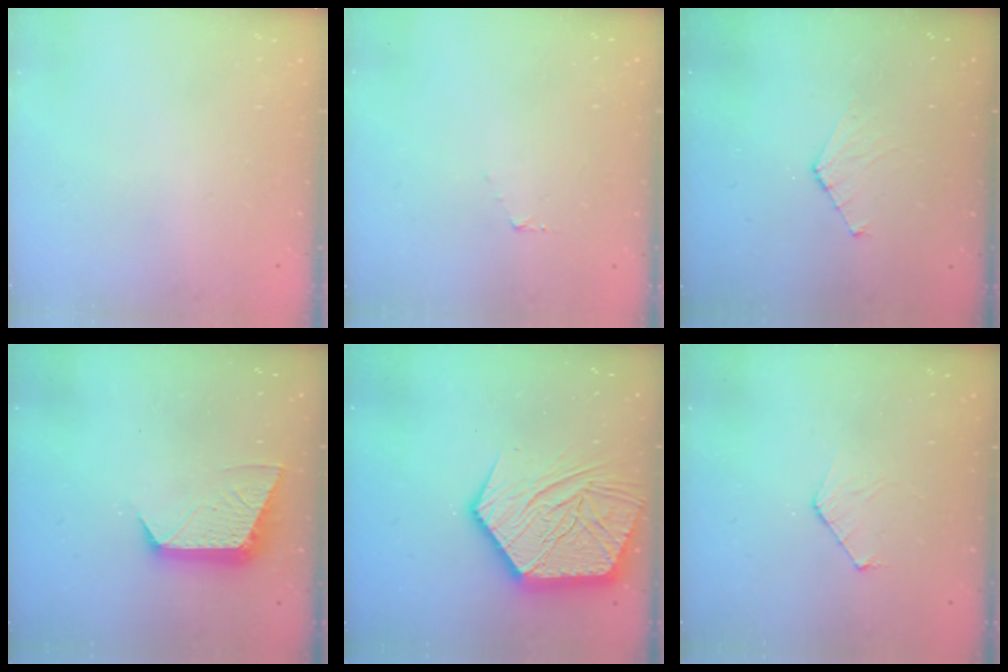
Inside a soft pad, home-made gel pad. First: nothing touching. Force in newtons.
{"total": 3.3, "press": 3.3, "slide": 0.3}
{"total": 4.8, "press": 4.7, "slide": 0.6}
{"total": 10.2, "press": 10.1, "slide": 0.5}
{"total": 21.3, "press": 21.2, "slide": 1.6}
{"total": 5.5, "press": 5.5, "slide": 0.5}